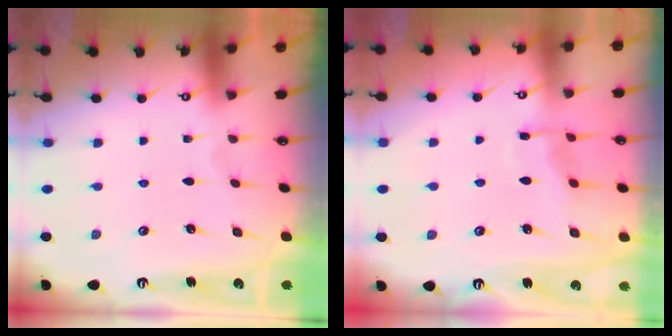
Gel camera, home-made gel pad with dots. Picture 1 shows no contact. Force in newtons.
{"total": 6.6, "press": 6.6, "slide": 0.7}